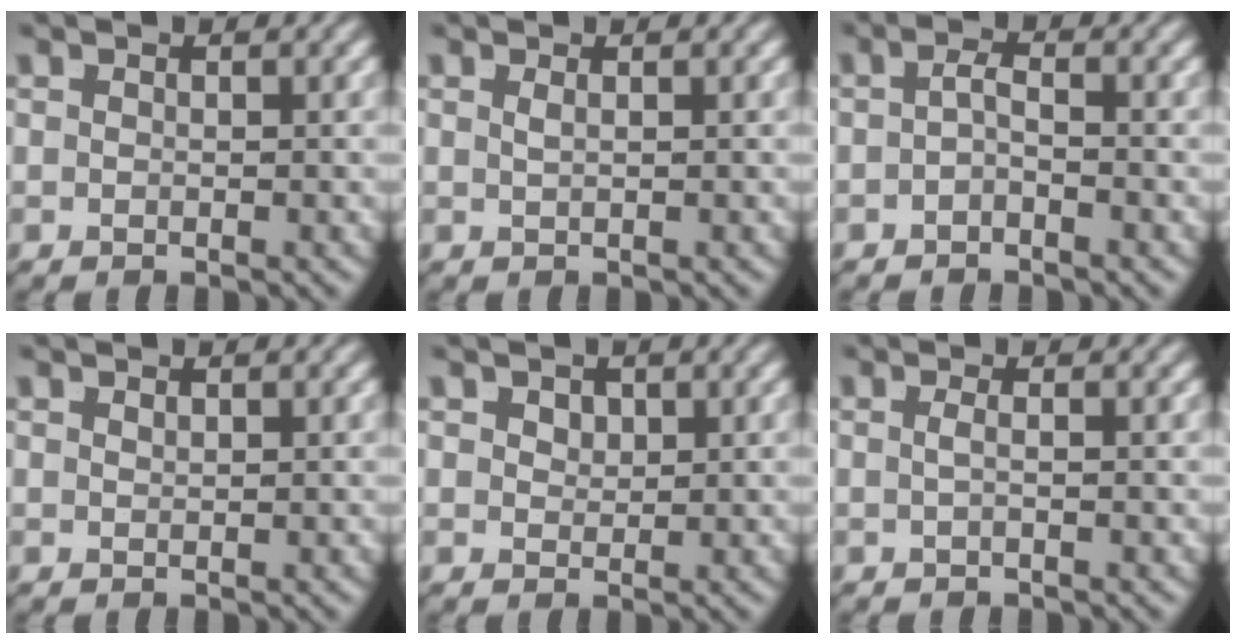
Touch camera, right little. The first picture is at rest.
{"total": 1.0, "force": [0.1, -0.9, 0.3], "torque": [-0.001, -0.005, 0.008]}
{"total": 1.2, "force": [-0.7, 0.1, 0.9], "torque": [-0.008, -0.004, -0.012]}
{"total": 0.8, "force": [0.4, -0.7, -0.1], "torque": [0.012, -0.002, 0.013]}
{"total": 1.4, "force": [1.1, 0.7, 0.5], "torque": [-0.004, -0.011, 0.030]}
{"total": 1.2, "force": [-0.5, -0.9, 0.5], "torque": [-0.012, -0.007, -0.004]}